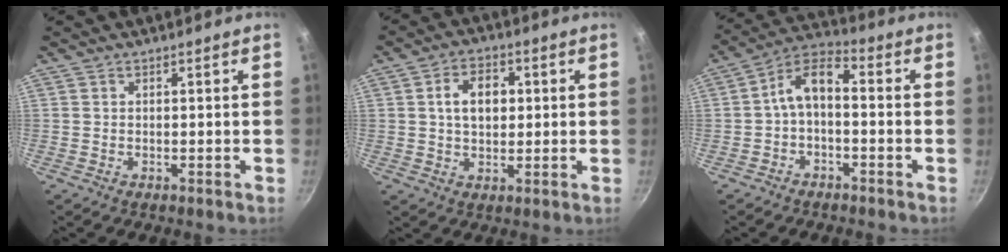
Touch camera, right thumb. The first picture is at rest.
{"total": 7.7, "force": [1.2, 5.3, 5.4], "torque": [-0.068, 0.009, 0.016]}
{"total": 7.5, "force": [-1.5, 3.9, 6.2], "torque": [-0.112, 0.047, -0.036]}